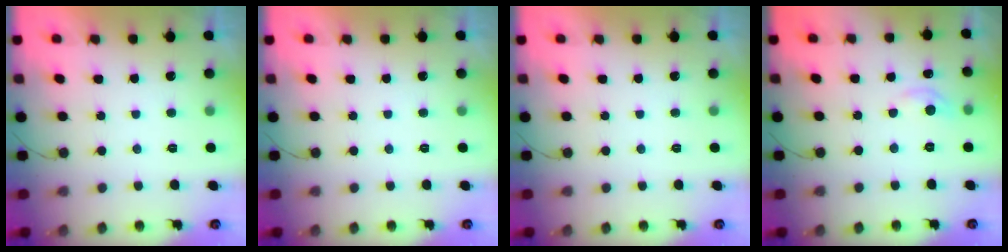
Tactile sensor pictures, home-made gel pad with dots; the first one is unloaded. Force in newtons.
{"total": 0.0}
{"total": 0.0}
{"total": 5.1, "press": 5.1, "slide": 0.7}